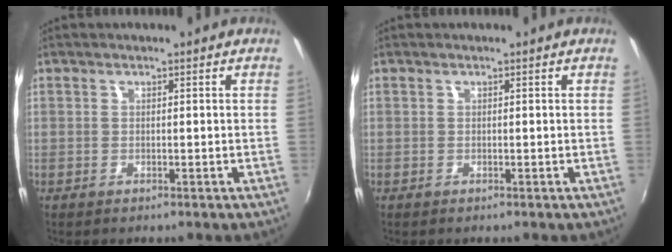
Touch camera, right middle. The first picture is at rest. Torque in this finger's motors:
{"motor_torque": [-0.01, -0.10, 0.01, 0.00]}